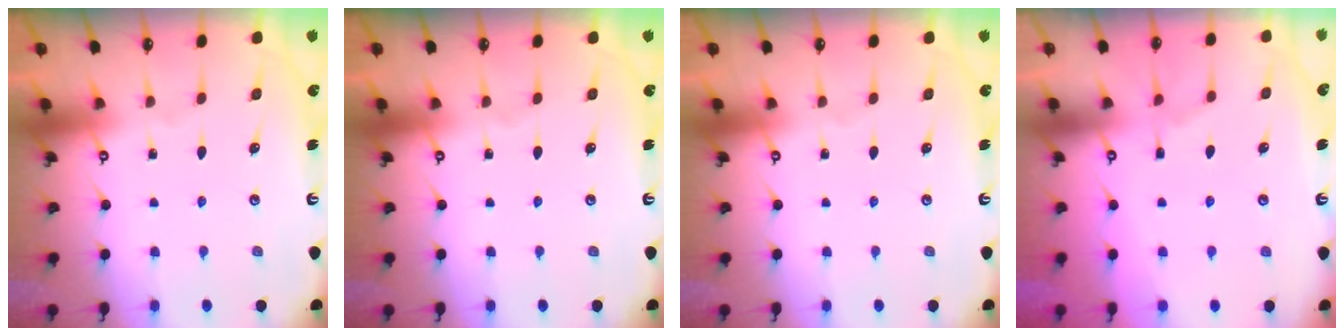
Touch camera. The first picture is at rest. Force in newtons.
{"total": 0.0}
{"total": 0.0}
{"total": 5.9, "press": 5.7, "slide": 1.3}